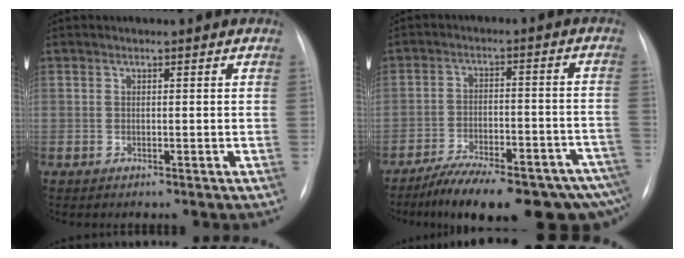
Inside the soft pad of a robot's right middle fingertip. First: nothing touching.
{"total": 20.9, "force": [-16.2, 4.8, 12.2], "torque": [-0.128, 0.012, -0.227]}